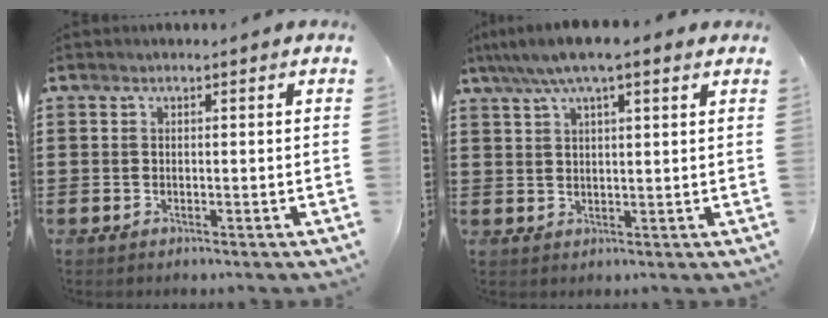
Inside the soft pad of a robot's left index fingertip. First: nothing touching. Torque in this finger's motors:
{"motor_torque": [2.02, 0.12, 1.05, 0.21]}